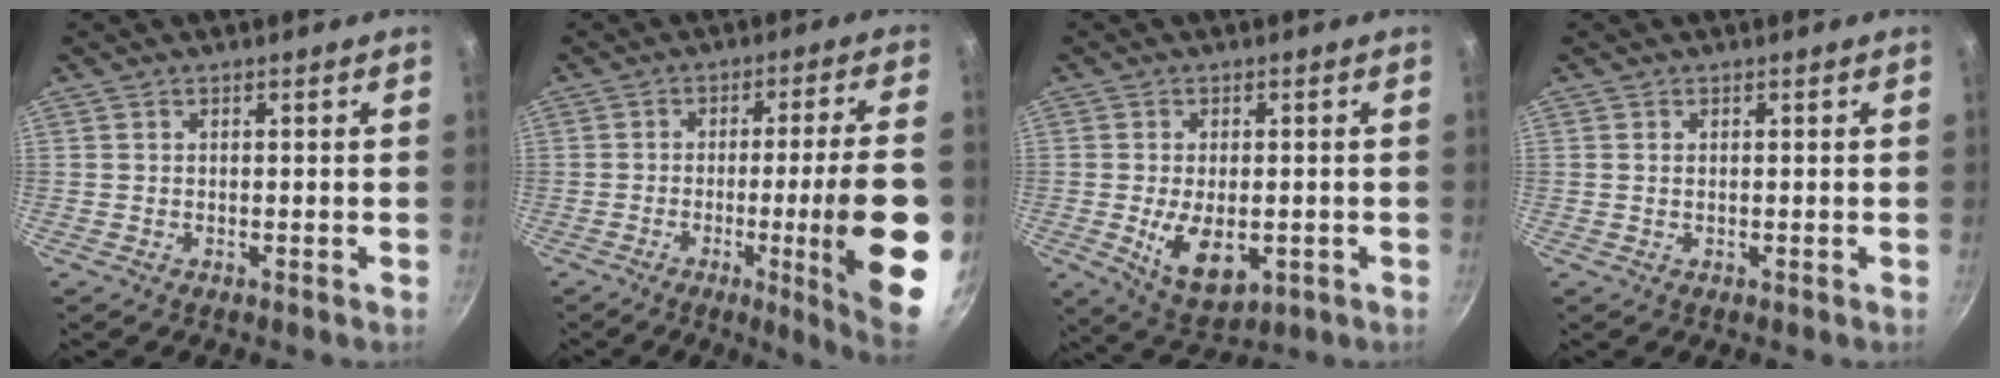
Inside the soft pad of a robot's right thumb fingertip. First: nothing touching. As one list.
[{"total": 18.0, "force": [-4.5, 1.1, 17.4], "torque": [-0.233, 0.016, -0.054]}, {"total": 9.3, "force": [-1.8, 5.1, 7.5], "torque": [-0.117, -0.011, -0.013]}, {"total": 0.5, "force": [0.1, 0.3, 0.4], "torque": [-0.007, 0.001, 0.002]}]